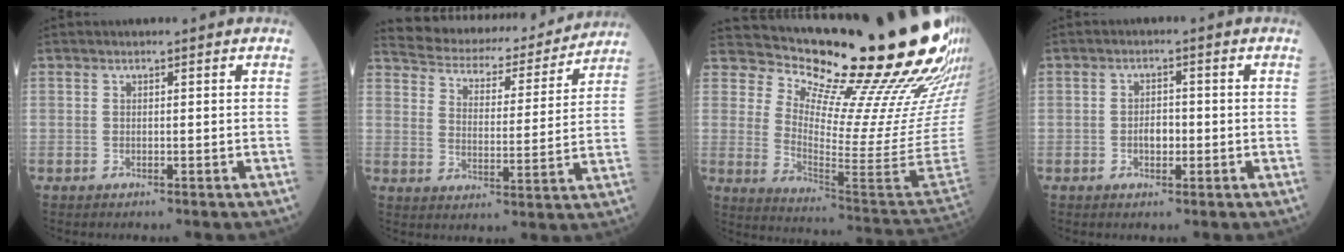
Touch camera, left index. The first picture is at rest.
{"total": 17.5, "force": [16.4, 4.2, 4.3], "torque": [-0.063, 0.002, 0.220]}
{"total": 28.1, "force": [21.8, 3.2, 17.4], "torque": [-0.256, -0.103, 0.289]}
{"total": 2.5, "force": [-0.6, 1.4, 2.0], "torque": [-0.034, 0.004, -0.009]}